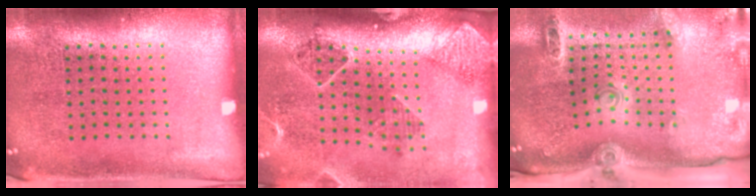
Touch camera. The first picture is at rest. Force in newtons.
{"total": 1.5, "press": 1.5, "slide": 0.0}
{"total": 2.9, "press": 2.0, "slide": 2.1}